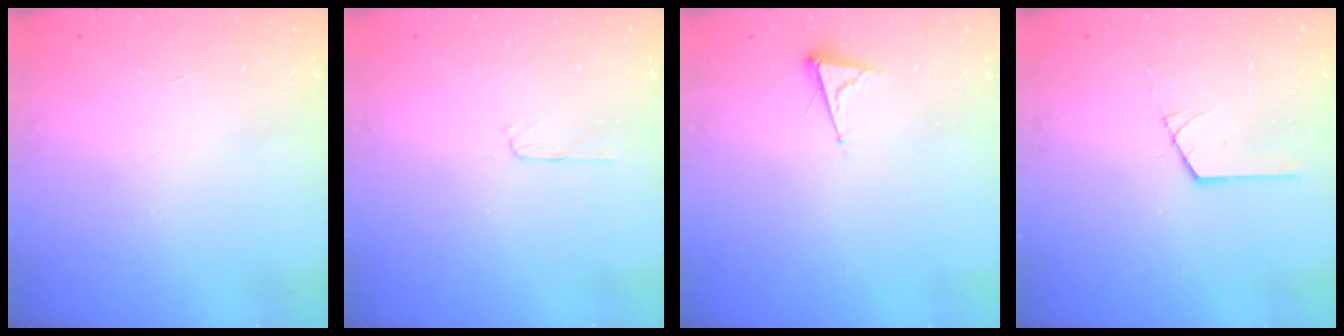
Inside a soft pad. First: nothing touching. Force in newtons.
{"total": 3.3, "press": 3.3, "slide": 0.3}
{"total": 3.6, "press": 3.6, "slide": 0.4}
{"total": 1.0, "press": 1.0, "slide": 0.1}